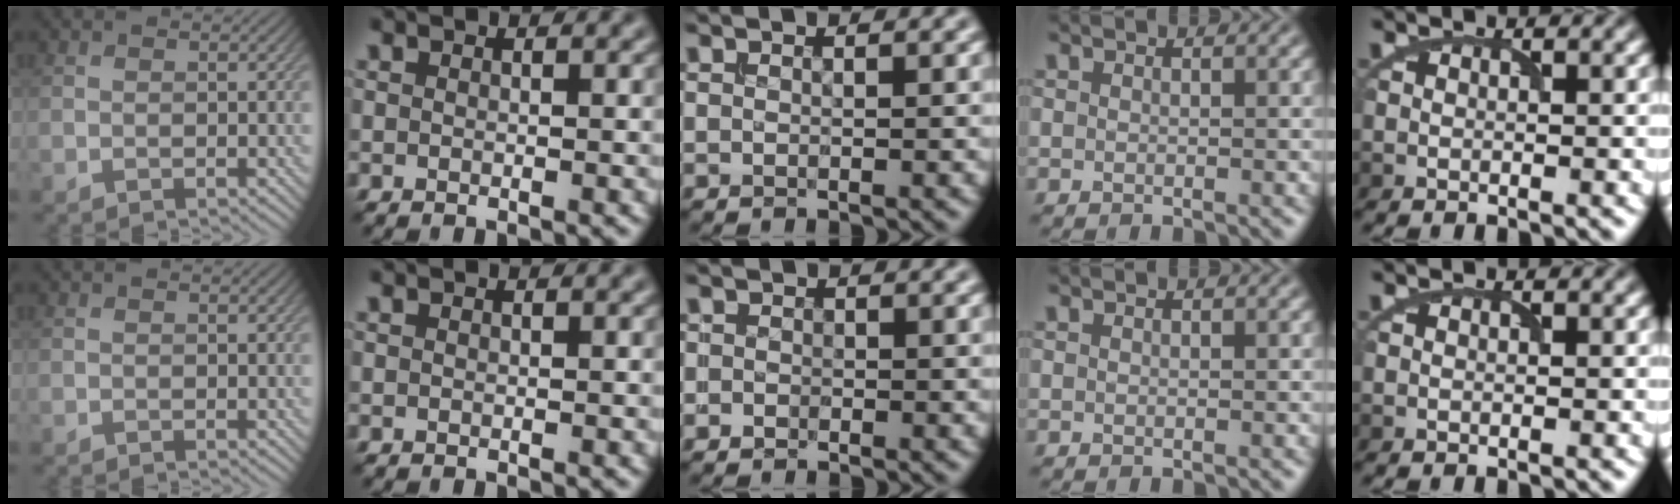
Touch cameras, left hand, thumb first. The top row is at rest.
{"middle": {"total": 0.8, "force": [-0.6, 0.5, -0.3], "torque": [0.005, -0.004, -0.008]}}